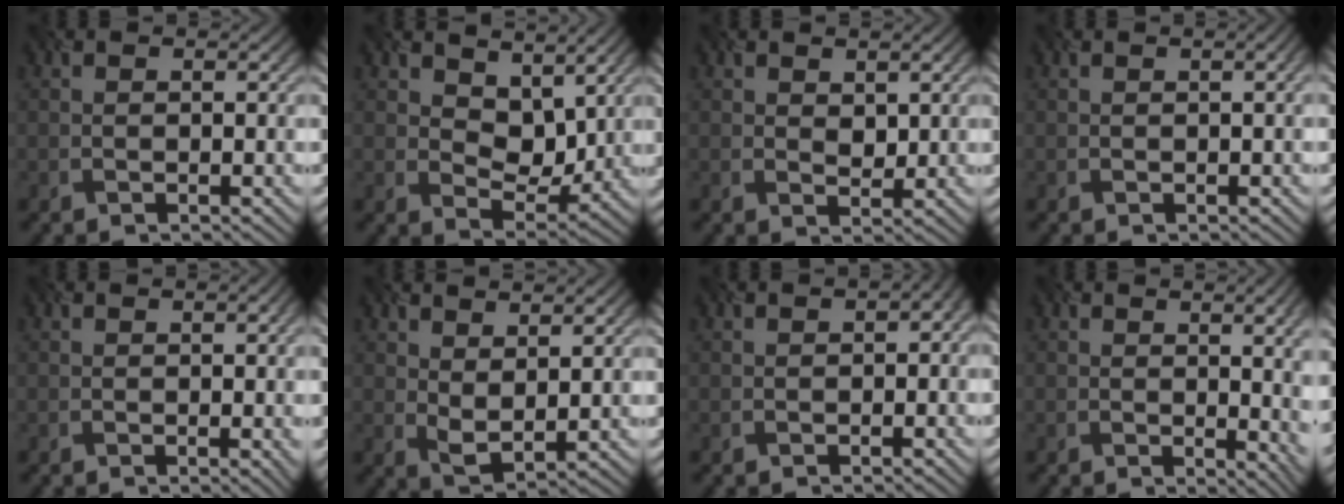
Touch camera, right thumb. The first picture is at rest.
{"total": 6.8, "force": [4.1, 4.1, 3.5], "torque": [-0.079, -0.002, 0.073]}
{"total": 1.9, "force": [0.7, 1.4, 1.1], "torque": [-0.027, 0.003, 0.025]}
{"total": 2.0, "force": [0.5, 0.9, 1.7], "torque": [-0.007, 0.010, -0.001]}
{"total": 4.4, "force": [-0.4, 1.5, 4.1], "torque": [-0.034, 0.001, 0.003]}
{"total": 3.1, "force": [1.6, 1.4, 2.3], "torque": [-0.059, -0.002, 0.043]}
{"total": 3.0, "force": [-0.3, 1.7, 2.5], "torque": [-0.021, 0.007, 0.004]}
{"total": 9.2, "force": [0.2, 3.5, 8.5], "torque": [-0.066, 0.015, 0.012]}